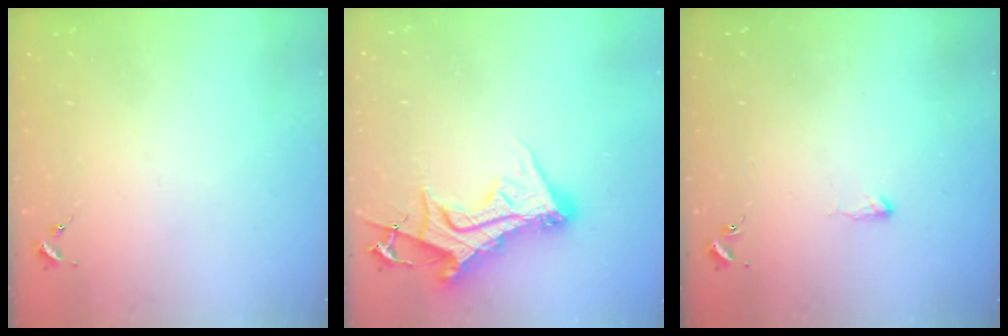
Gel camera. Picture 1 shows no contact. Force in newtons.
{"total": 14.9, "press": 14.8, "slide": 1.5}
{"total": 3.5, "press": 3.4, "slide": 0.6}